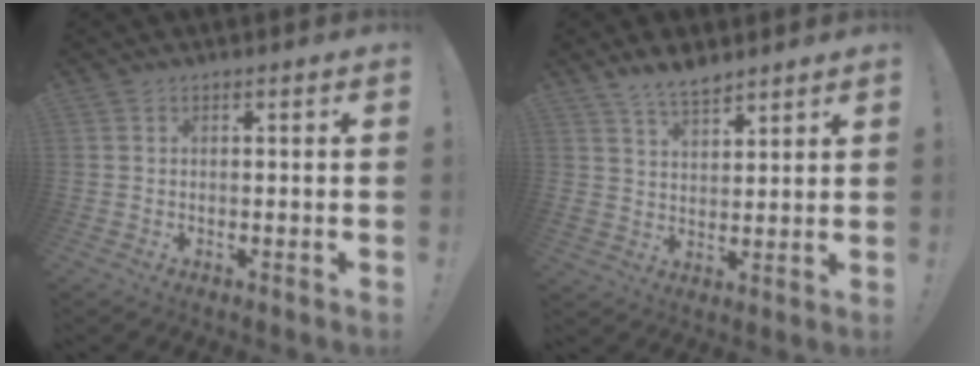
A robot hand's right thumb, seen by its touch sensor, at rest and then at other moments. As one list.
[{"total": 7.3, "force": [5.9, 3.3, 2.9], "torque": [-0.055, -0.029, 0.112]}]